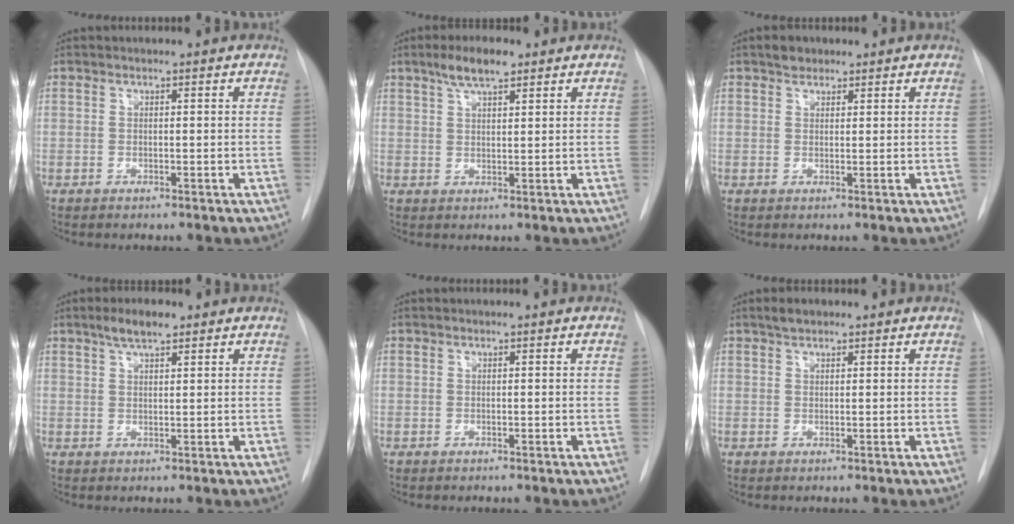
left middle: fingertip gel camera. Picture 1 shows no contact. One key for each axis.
{"total": 5.1, "fx": 3.5, "fy": 1.4, "fz": 3.5, "tx": -0.068, "ty": 0.011, "tz": 0.060}
{"total": 2.1, "fx": 1.5, "fy": 1.3, "fz": 0.6, "tx": -0.010, "ty": 0.005, "tz": 0.022}
{"total": 4.0, "fx": 2.8, "fy": 1.1, "fz": 2.7, "tx": -0.052, "ty": 0.008, "tz": 0.048}
{"total": 0.0}
{"total": 1.9, "fx": 1.4, "fy": 0.8, "fz": 0.9, "tx": -0.019, "ty": 0.008, "tz": 0.024}